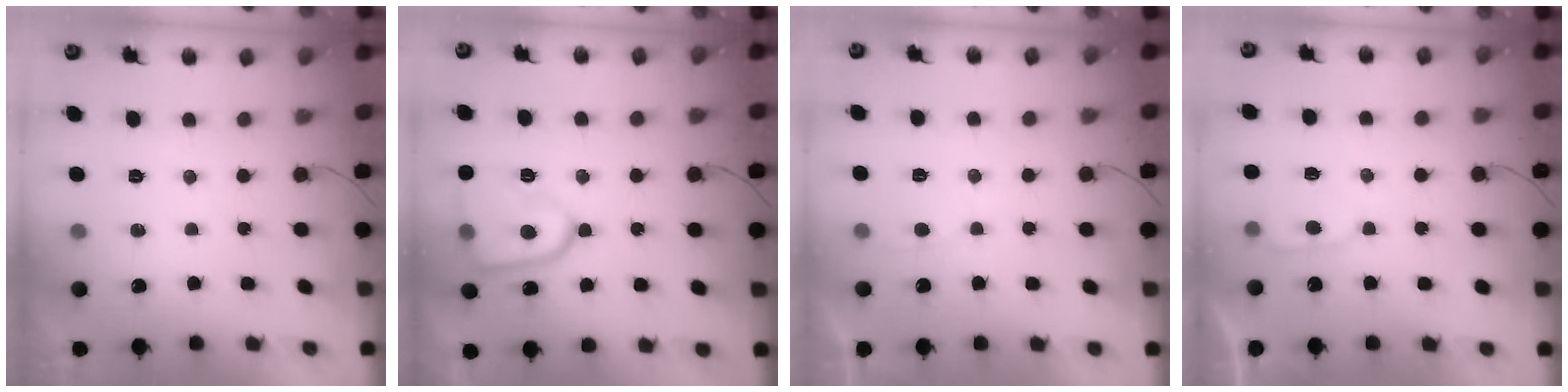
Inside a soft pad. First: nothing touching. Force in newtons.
{"total": 13.0, "press": 13.0, "slide": 1.3}
{"total": 2.5, "press": 2.5, "slide": 0.2}
{"total": 3.5, "press": 3.5, "slide": 0.3}